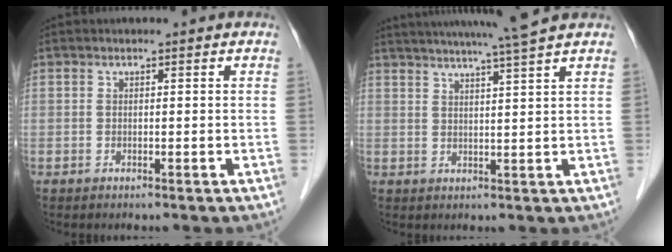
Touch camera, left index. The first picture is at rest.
{"total": 10.6, "force": [9.0, -1.8, 5.2], "torque": [-0.085, 0.000, 0.122]}